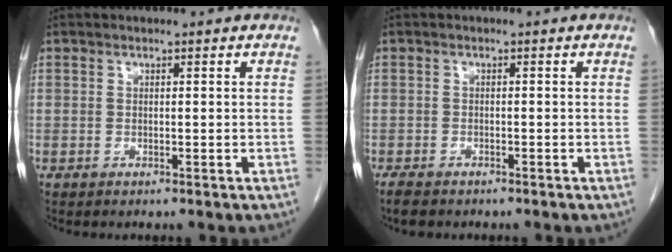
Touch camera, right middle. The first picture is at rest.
{"total": 2.8, "force": [-2.3, 1.0, 1.3], "torque": [-0.026, -0.006, -0.030]}